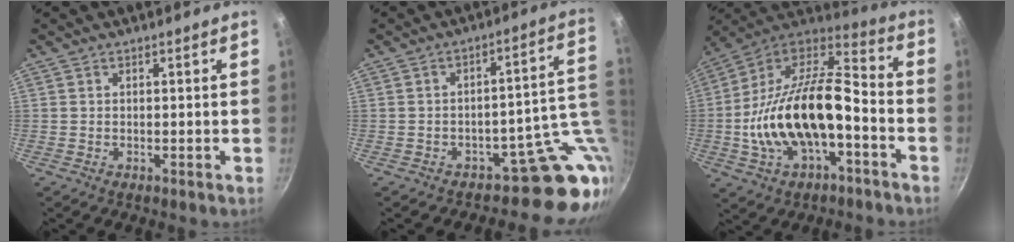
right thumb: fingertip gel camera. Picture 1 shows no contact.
{"total": 11.3, "force": [-2.5, 7.4, 8.2], "torque": [-0.033, 0.027, -0.036]}
{"total": 24.1, "force": [-5.7, 12.0, 20.1], "torque": [-0.366, 0.053, -0.107]}